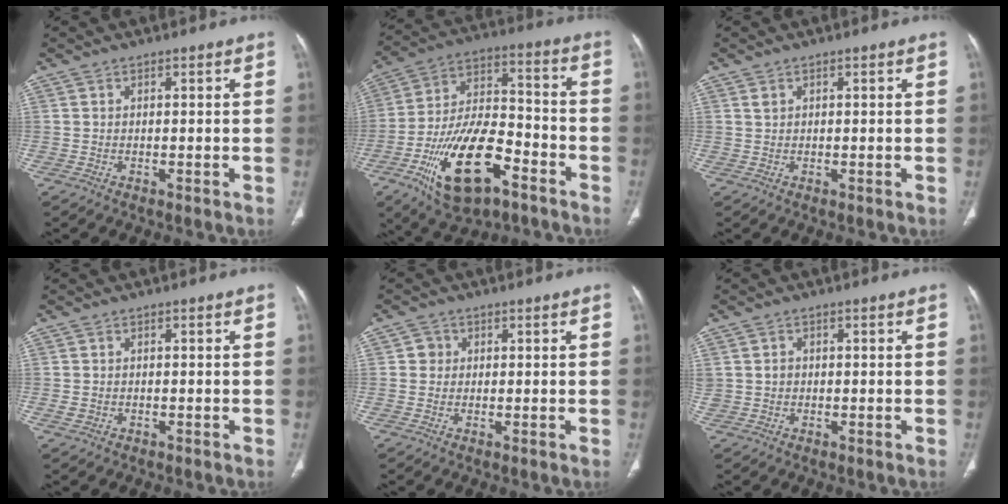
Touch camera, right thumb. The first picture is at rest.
{"total": 21.2, "force": [-10.1, 10.0, 15.8], "torque": [-0.275, 0.061, -0.168]}
{"total": 0.9, "force": [0.6, 0.6, 0.4], "torque": [-0.003, 0.000, 0.012]}
{"total": 1.3, "force": [-0.4, 1.1, 0.7], "torque": [-0.014, 0.004, -0.005]}
{"total": 2.1, "force": [0.3, 2.0, 0.5], "torque": [0.005, 0.003, 0.001]}
{"total": 1.9, "force": [0.2, 1.7, 0.8], "torque": [-0.008, 0.003, 0.008]}